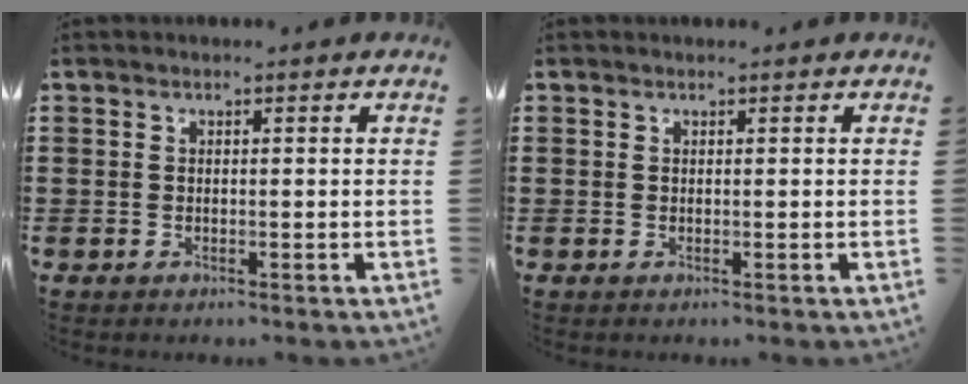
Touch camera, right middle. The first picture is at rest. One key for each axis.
{"total": 0.0}